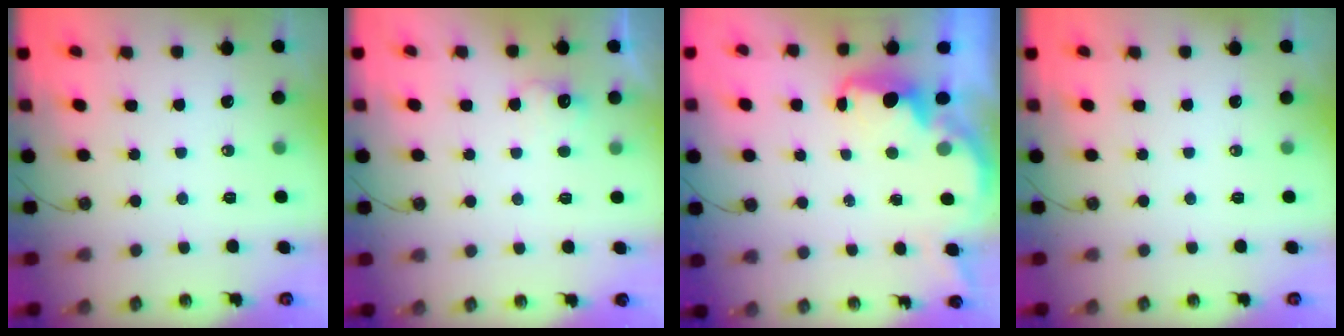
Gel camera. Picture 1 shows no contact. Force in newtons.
{"total": 5.9, "press": 5.8, "slide": 1.2}
{"total": 2.3, "press": 2.1, "slide": 0.9}
{"total": 0.0}